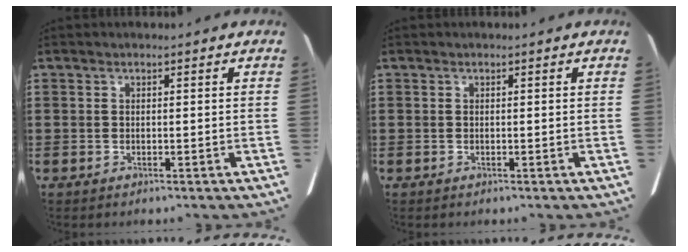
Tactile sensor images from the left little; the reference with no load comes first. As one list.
[{"total": 0.0}]